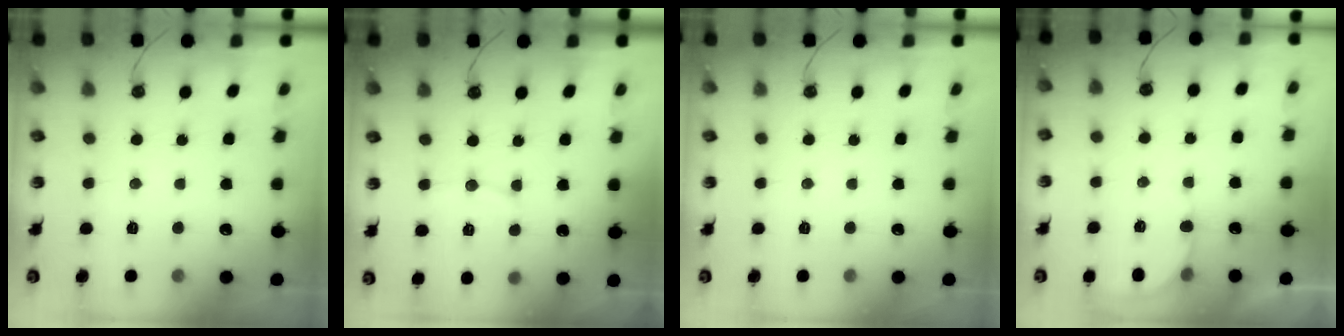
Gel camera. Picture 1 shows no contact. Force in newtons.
{"total": 6.8, "press": 6.8, "slide": 0.7}
{"total": 0.0}
{"total": 5.0, "press": 4.9, "slide": 0.3}